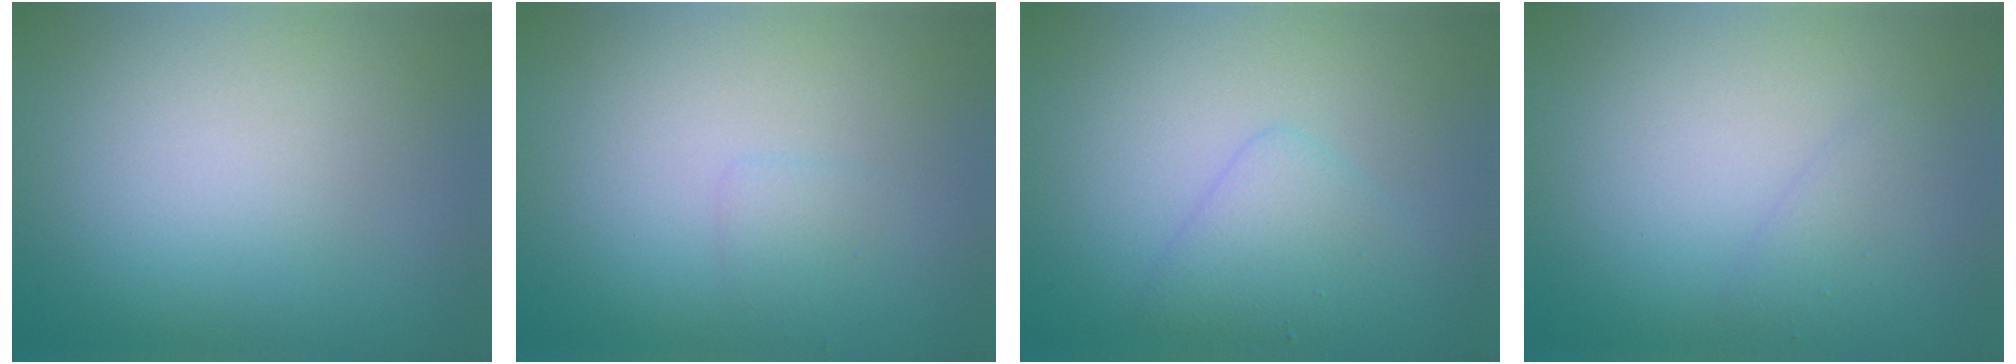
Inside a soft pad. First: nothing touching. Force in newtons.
{"total": 1.0, "press": 1.0, "slide": 0.0}
{"total": 2.6, "press": 2.6, "slide": 0.2}
{"total": 1.3, "press": 1.3, "slide": 0.1}